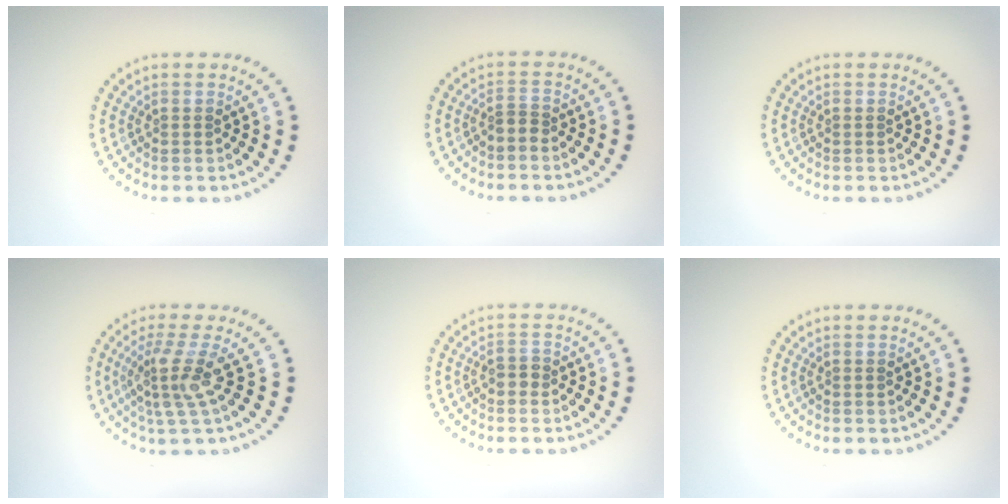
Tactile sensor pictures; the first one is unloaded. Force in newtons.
{"total": 1.0, "press": 0.7, "slide": 0.7}
{"total": 0.0}
{"total": 3.6, "press": 2.5, "slide": 2.6}
{"total": 1.1, "press": 1.0, "slide": 0.5}
{"total": 0.0}